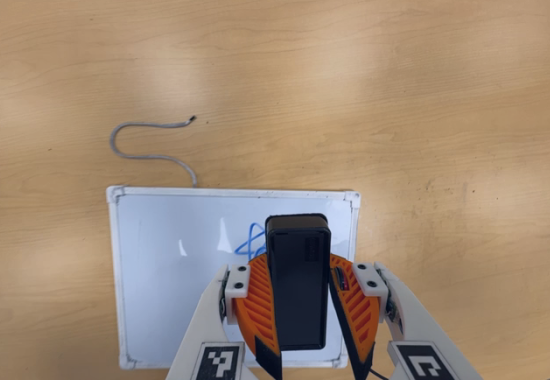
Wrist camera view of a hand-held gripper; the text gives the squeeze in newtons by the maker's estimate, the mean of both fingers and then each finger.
{"total": 8.8, "left": 8.8, "right": 8.7}